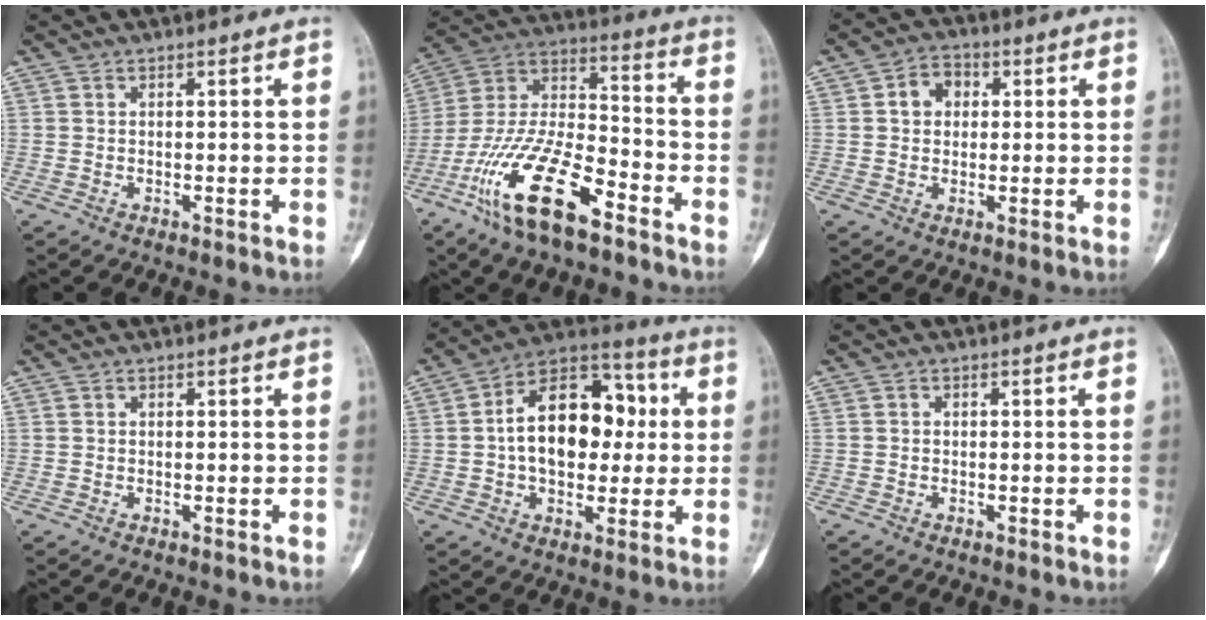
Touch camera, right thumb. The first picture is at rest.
{"total": 19.7, "force": [-11.5, 6.9, 14.4], "torque": [-0.292, 0.060, -0.220]}
{"total": 5.2, "force": [1.0, 4.2, 2.9], "torque": [-0.025, 0.008, 0.009]}
{"total": 0.0}
{"total": 18.1, "force": [1.4, 11.7, 13.8], "torque": [-0.175, 0.032, 0.014]}
{"total": 0.7, "force": [-0.3, 0.6, -0.1], "torque": [0.009, 0.004, -0.008]}